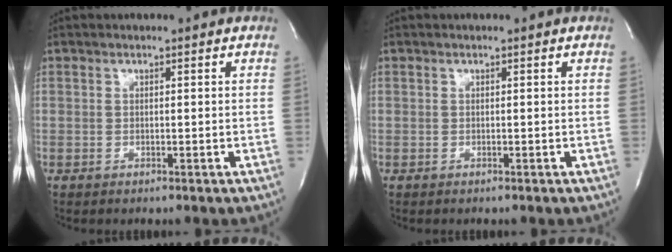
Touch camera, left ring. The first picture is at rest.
{"total": 0.0}